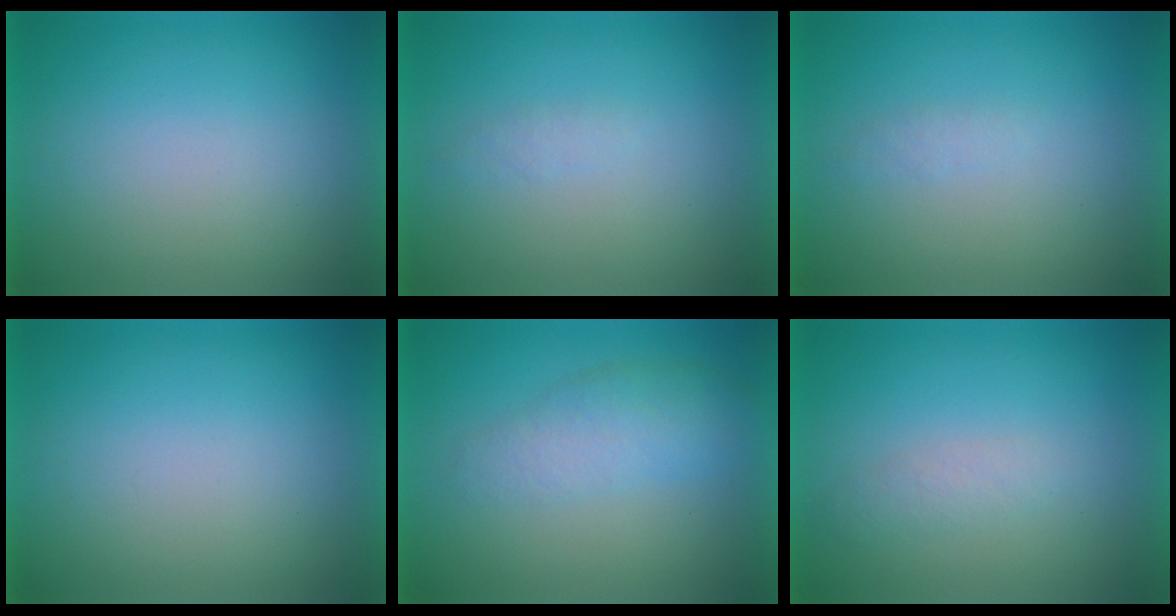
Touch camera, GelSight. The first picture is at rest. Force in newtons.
{"total": 1.2}
{"total": 1.2}
{"total": 0.0}
{"total": 3.0}
{"total": 1.8}